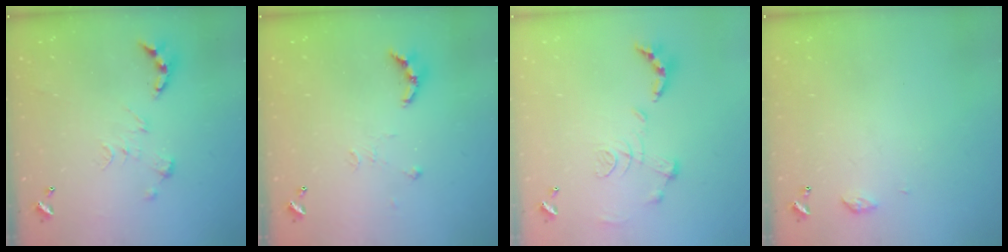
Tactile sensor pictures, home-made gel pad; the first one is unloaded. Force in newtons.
{"total": 7.7, "press": 7.6, "slide": 0.6}
{"total": 1.2, "press": 0.4, "slide": 1.1}
{"total": 4.6, "press": 4.5, "slide": 0.6}